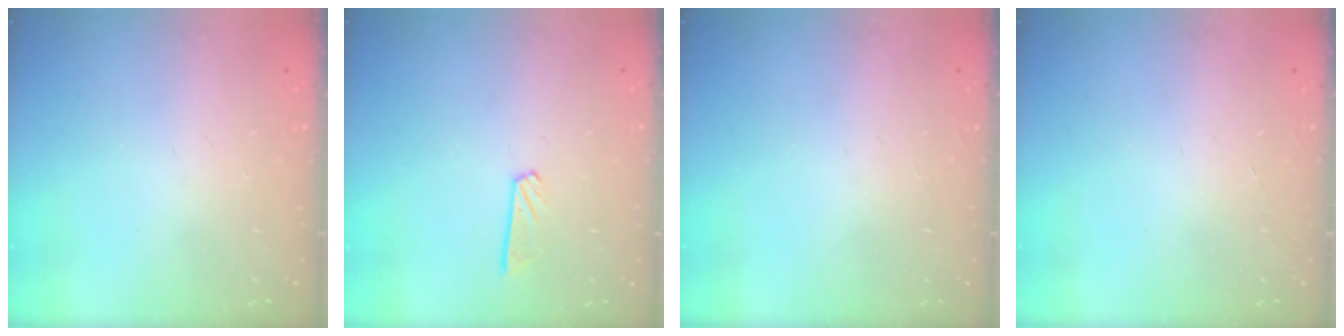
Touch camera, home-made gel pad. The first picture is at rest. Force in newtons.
{"total": 4.0, "press": 3.9, "slide": 0.3}
{"total": 0.0}
{"total": 0.0}